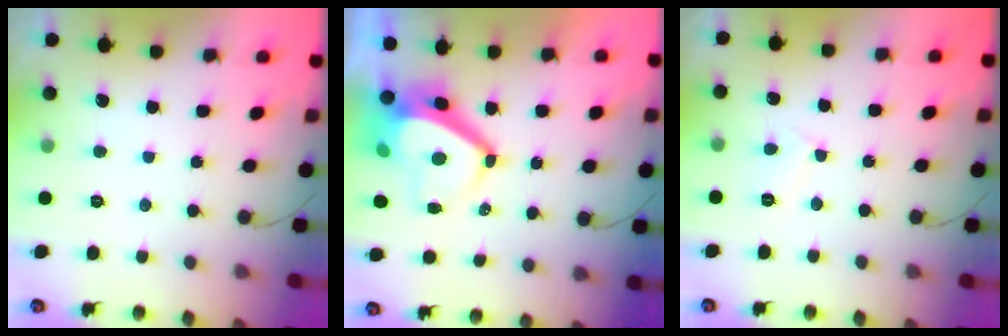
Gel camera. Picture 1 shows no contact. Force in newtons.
{"total": 7.1, "press": 7.0, "slide": 0.8}
{"total": 3.5, "press": 3.5, "slide": 0.4}